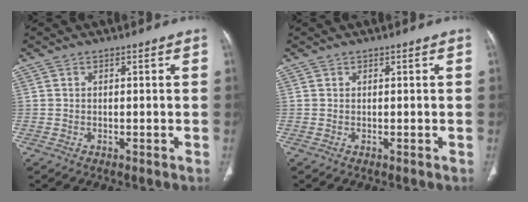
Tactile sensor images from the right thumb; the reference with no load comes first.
{"total": 0.0}